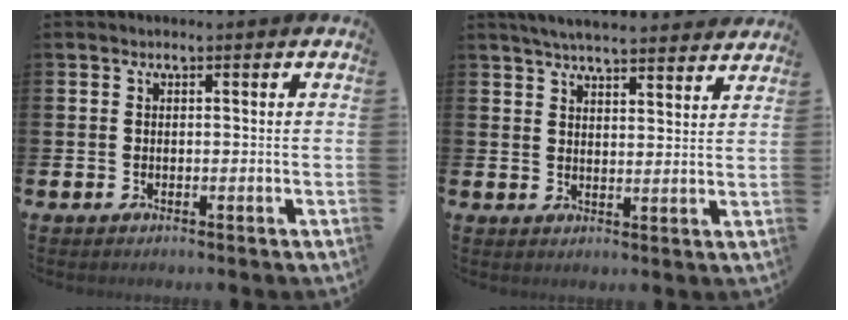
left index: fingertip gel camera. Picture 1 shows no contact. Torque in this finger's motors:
{"motor_torque": [0.81, -1.32, 0.77, 0.20]}